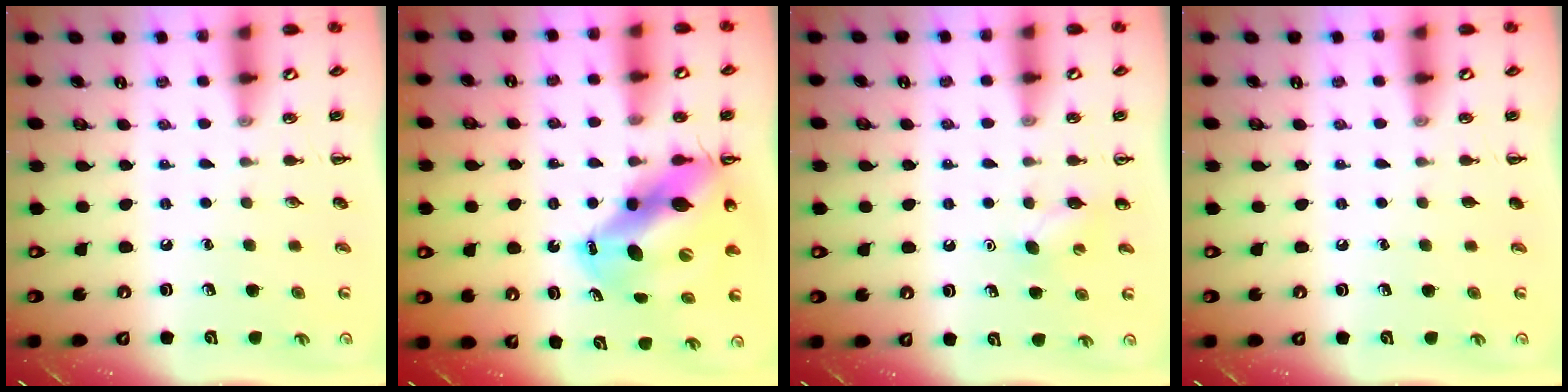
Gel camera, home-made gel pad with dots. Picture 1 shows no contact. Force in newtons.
{"total": 12.9, "press": 12.3, "slide": 3.9}
{"total": 4.6, "press": 4.4, "slide": 1.3}
{"total": 0.0}